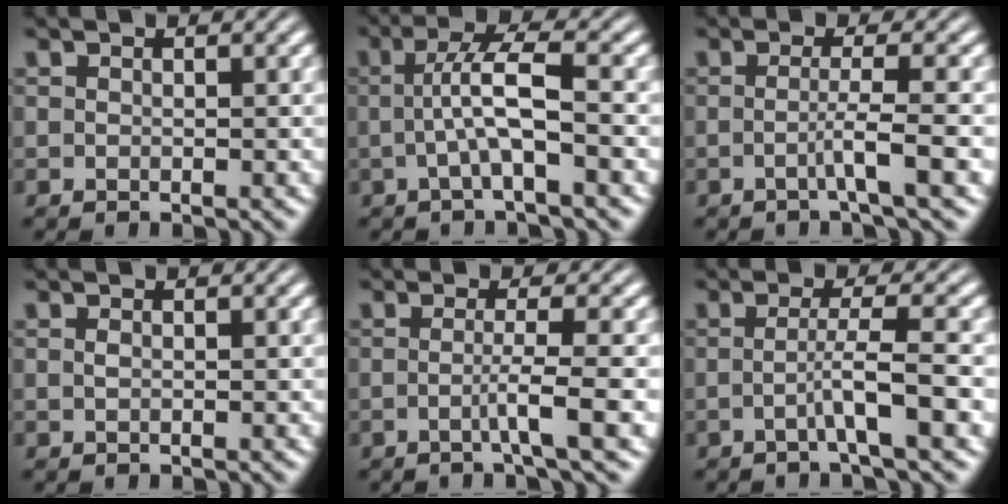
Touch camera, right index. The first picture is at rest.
{"total": 3.9, "force": [0.0, 0.4, 3.9], "torque": [-0.068, 0.004, -0.002]}
{"total": 2.9, "force": [-1.2, -1.3, 2.3], "torque": [-0.039, -0.006, -0.017]}
{"total": 0.8, "force": [-0.1, -0.8, 0.0], "torque": [-0.001, -0.008, 0.005]}
{"total": 3.1, "force": [-1.1, -1.2, 2.6], "torque": [-0.044, -0.006, -0.016]}
{"total": 3.2, "force": [-1.3, -1.2, 2.6], "torque": [-0.044, -0.004, -0.019]}